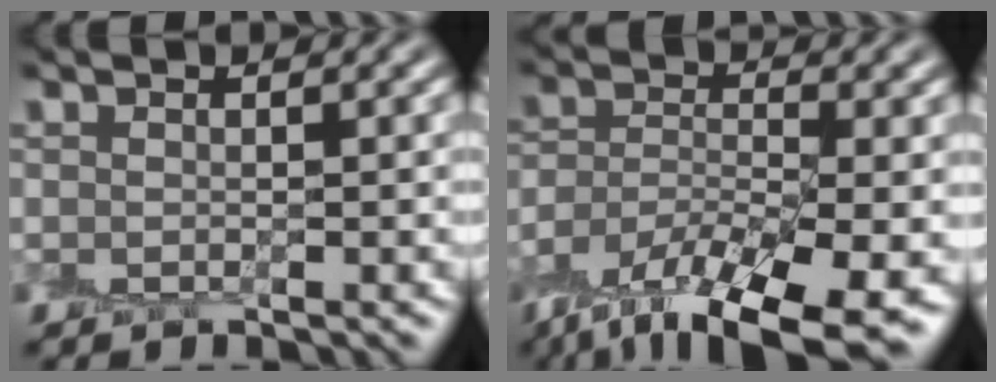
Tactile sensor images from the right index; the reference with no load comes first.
{"total": 11.4, "force": [-8.4, 4.0, 6.6], "torque": [-0.142, -0.020, -0.148]}